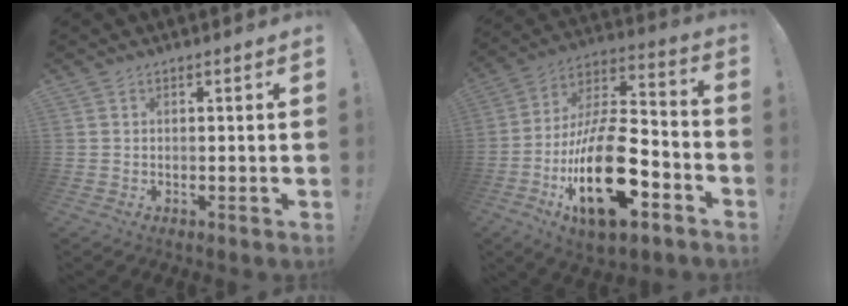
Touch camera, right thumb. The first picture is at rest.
{"total": 26.5, "force": [-9.3, 11.9, 21.8], "torque": [-0.404, 0.051, -0.147]}